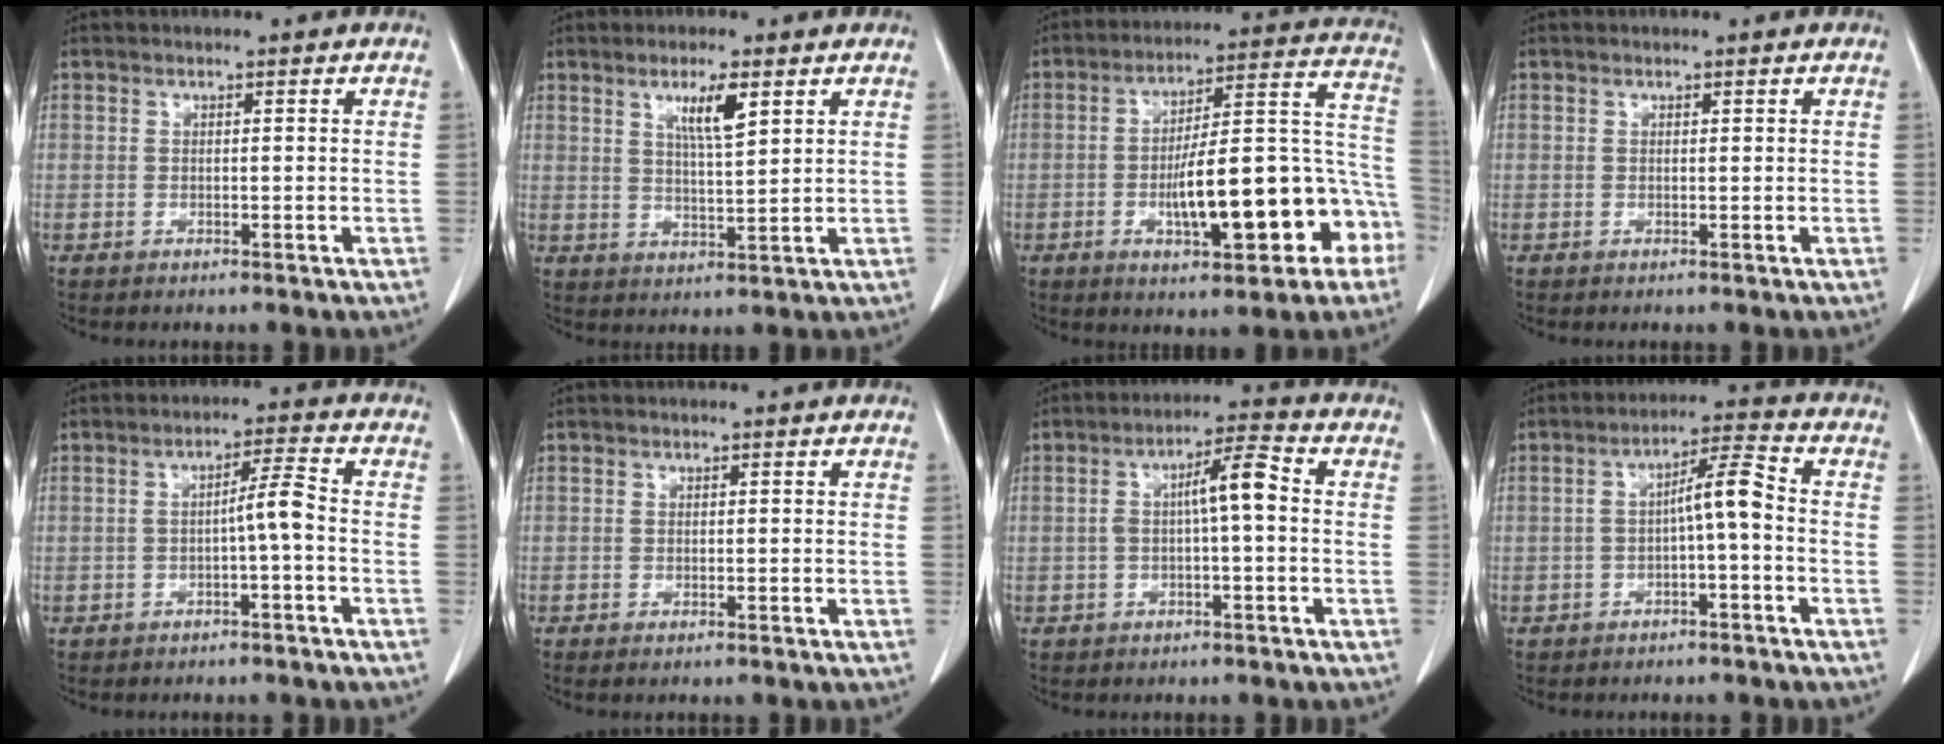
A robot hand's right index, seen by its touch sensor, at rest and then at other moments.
{"total": 5.6, "force": [2.8, 0.6, 4.8], "torque": [-0.084, -0.004, 0.050]}
{"total": 18.0, "force": [-6.4, 4.8, 16.1], "torque": [-0.203, 0.040, -0.082]}
{"total": 0.0}
{"total": 3.9, "force": [-1.0, -0.2, 3.7], "torque": [-0.059, 0.012, -0.016]}
{"total": 0.5, "force": [-0.4, 0.0, 0.4], "torque": [-0.009, -0.002, -0.007]}
{"total": 6.0, "force": [0.0, 0.9, 5.9], "torque": [-0.100, 0.023, -0.001]}
{"total": 5.8, "force": [-0.9, 0.7, 5.7], "torque": [-0.094, 0.025, -0.015]}